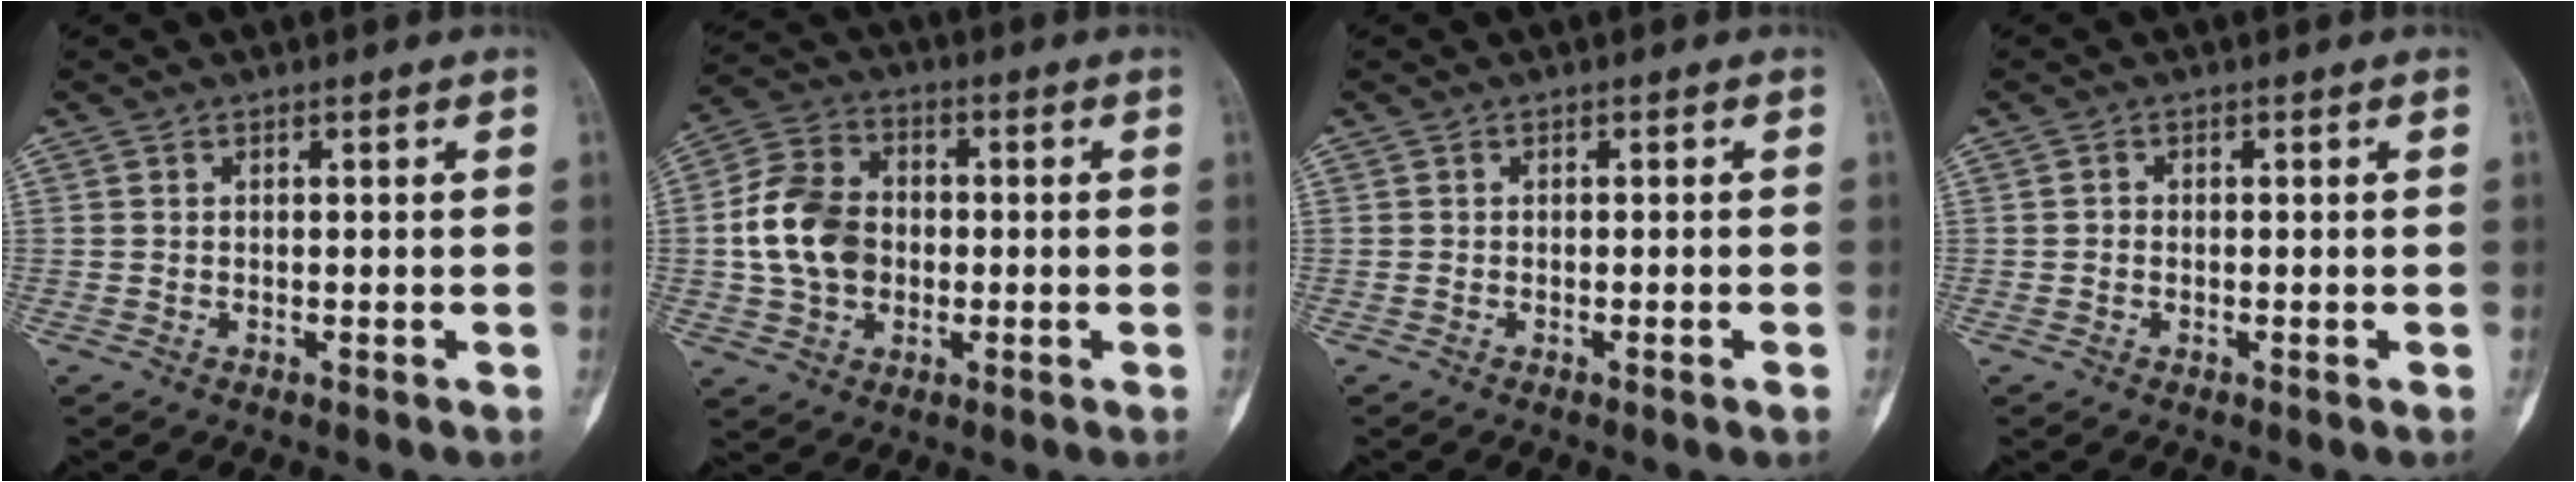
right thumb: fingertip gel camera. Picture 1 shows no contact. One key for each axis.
{"total": 12.0, "fx": -0.6, "fy": 9.1, "fz": 7.8, "tx": -0.131, "ty": 0.021, "tz": -0.018}
{"total": 1.1, "fx": -0.5, "fy": -0.1, "fz": 1.0, "tx": -0.018, "ty": 0.001, "tz": -0.005}
{"total": 0.6, "fx": -0.2, "fy": 0.5, "fz": 0.3, "tx": -0.003, "ty": 0.002, "tz": -0.007}